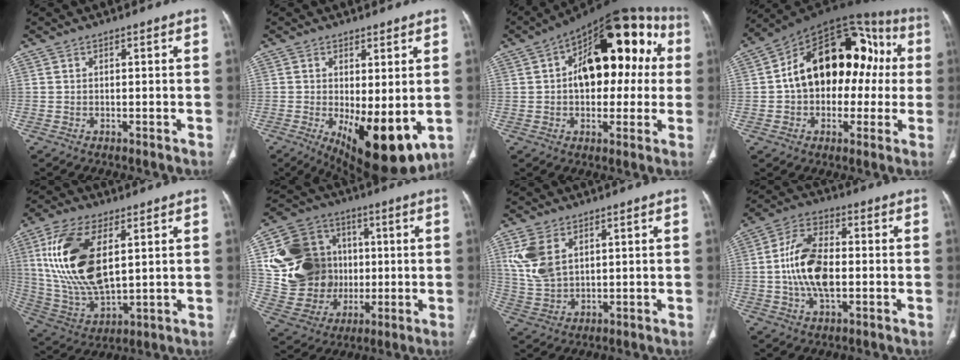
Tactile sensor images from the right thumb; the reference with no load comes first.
{"total": 13.4, "force": [-2.5, 5.3, 12.0], "torque": [-0.173, -0.029, -0.018]}
{"total": 22.6, "force": [3.5, 12.4, 18.6], "torque": [-0.224, 0.042, 0.043]}
{"total": 23.8, "force": [1.6, 15.4, 18.1], "torque": [-0.236, 0.056, 0.019]}
{"total": 19.4, "force": [5.1, 9.5, 16.1], "torque": [-0.325, -0.020, 0.104]}
{"total": 21.4, "force": [2.4, 18.3, 10.9], "torque": [-0.177, 0.026, 0.067]}
{"total": 8.8, "force": [3.5, 5.3, 6.1], "torque": [-0.133, -0.007, 0.080]}
{"total": 13.1, "force": [-0.8, 7.1, 10.9], "torque": [-0.207, 0.016, -0.018]}